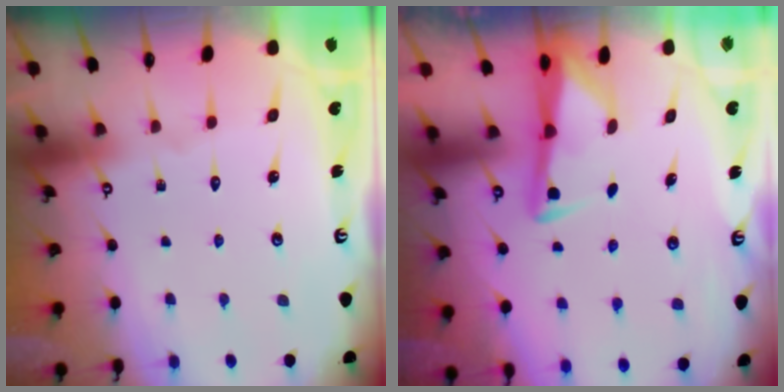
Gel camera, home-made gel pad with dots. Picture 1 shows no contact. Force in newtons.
{"total": 3.1, "press": 3.1, "slide": 0.4}